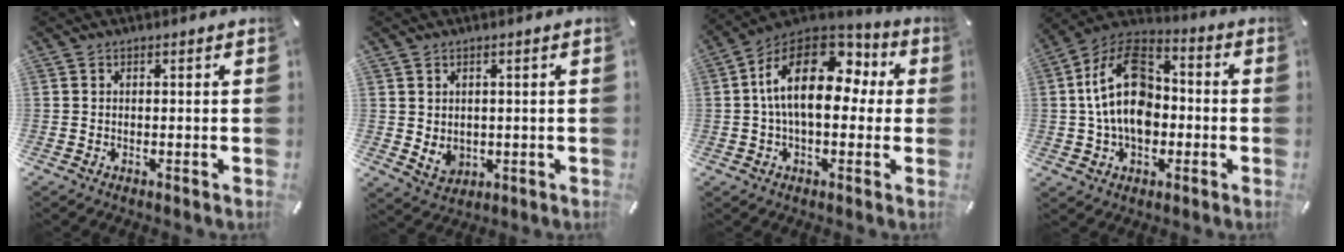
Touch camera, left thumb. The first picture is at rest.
{"total": 4.0, "force": [1.1, 3.6, 1.5], "torque": [-0.022, -0.008, 0.019]}
{"total": 18.4, "force": [3.2, 10.6, 14.7], "torque": [-0.259, -0.008, 0.051]}
{"total": 17.4, "force": [-0.5, 12.5, 12.1], "torque": [-0.251, 0.019, -0.012]}